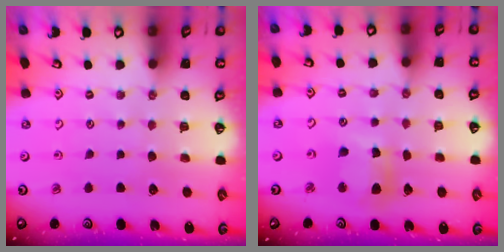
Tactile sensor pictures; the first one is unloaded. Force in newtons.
{"total": 9.9, "press": 9.8, "slide": 1.0}